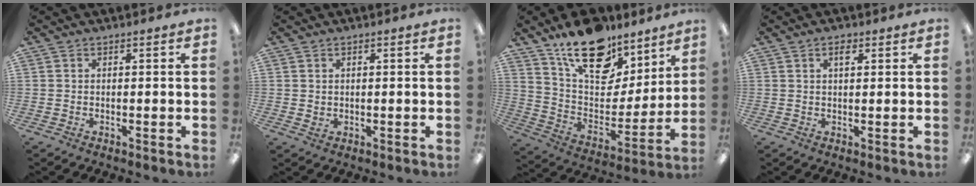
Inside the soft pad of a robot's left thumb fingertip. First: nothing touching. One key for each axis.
{"total": 1.2, "fx": 0.6, "fy": 0.9, "fz": 0.3, "tx": 0.001, "ty": 0.001, "tz": 0.008}
{"total": 20.4, "fx": 15.0, "fy": 10.1, "fz": 9.3, "tx": -0.153, "ty": -0.102, "tz": 0.269}
{"total": 2.5, "fx": 1.4, "fy": 1.1, "fz": 1.7, "tx": -0.030, "ty": 0.001, "tz": 0.022}